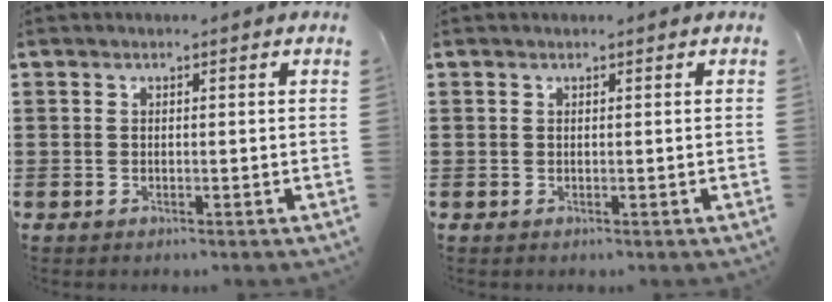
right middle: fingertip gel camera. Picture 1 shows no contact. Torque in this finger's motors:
{"motor_torque": [0.14, -0.01, -0.01, 0.00]}